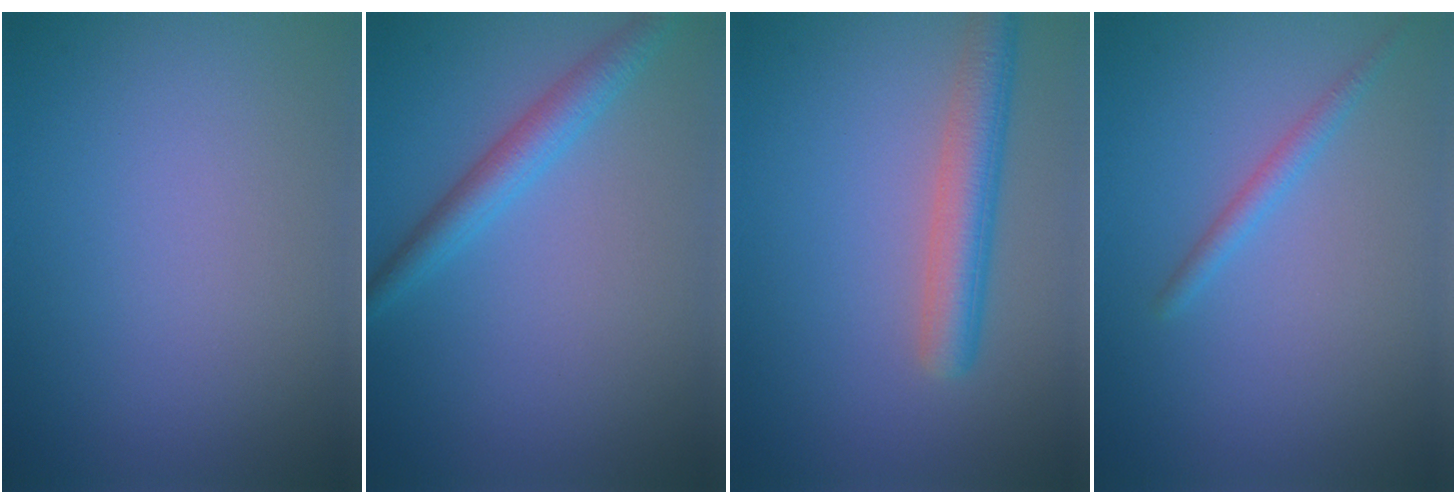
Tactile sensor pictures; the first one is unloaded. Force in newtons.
{"total": 2.9, "press": 2.9, "slide": 0.1}
{"total": 4.2, "press": 4.2, "slide": 0.4}
{"total": 1.5, "press": 1.5, "slide": 0.0}